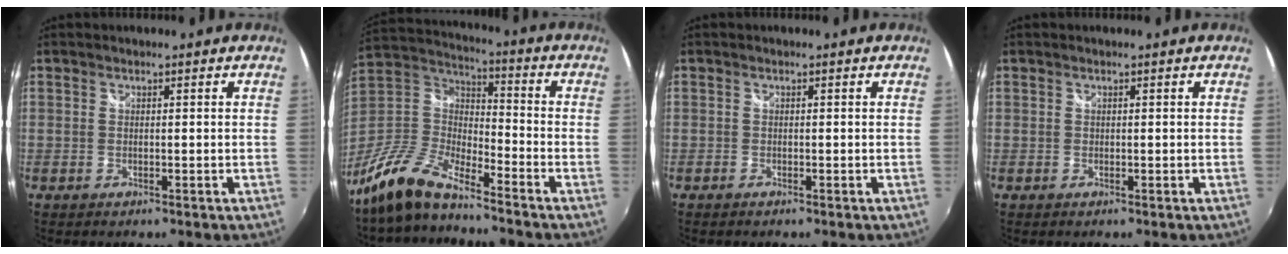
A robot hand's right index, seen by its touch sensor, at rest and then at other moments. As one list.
[{"total": 13.7, "force": [-11.0, 3.9, 7.3], "torque": [-0.173, 0.001, -0.225]}, {"total": 0.5, "force": [-0.5, 0.3, 0.1], "torque": [-0.005, -0.003, -0.011]}, {"total": 0.0}]